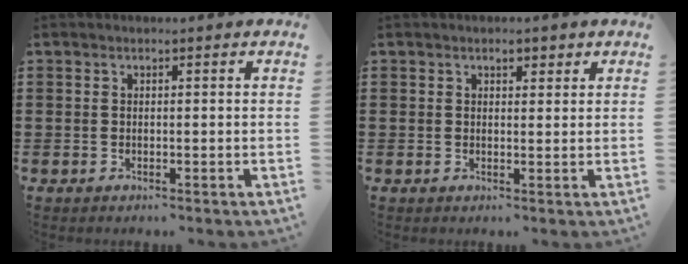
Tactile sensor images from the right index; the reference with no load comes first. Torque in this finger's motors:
{"motor_torque": [0.02, 0.01, 0.01, 0.00]}